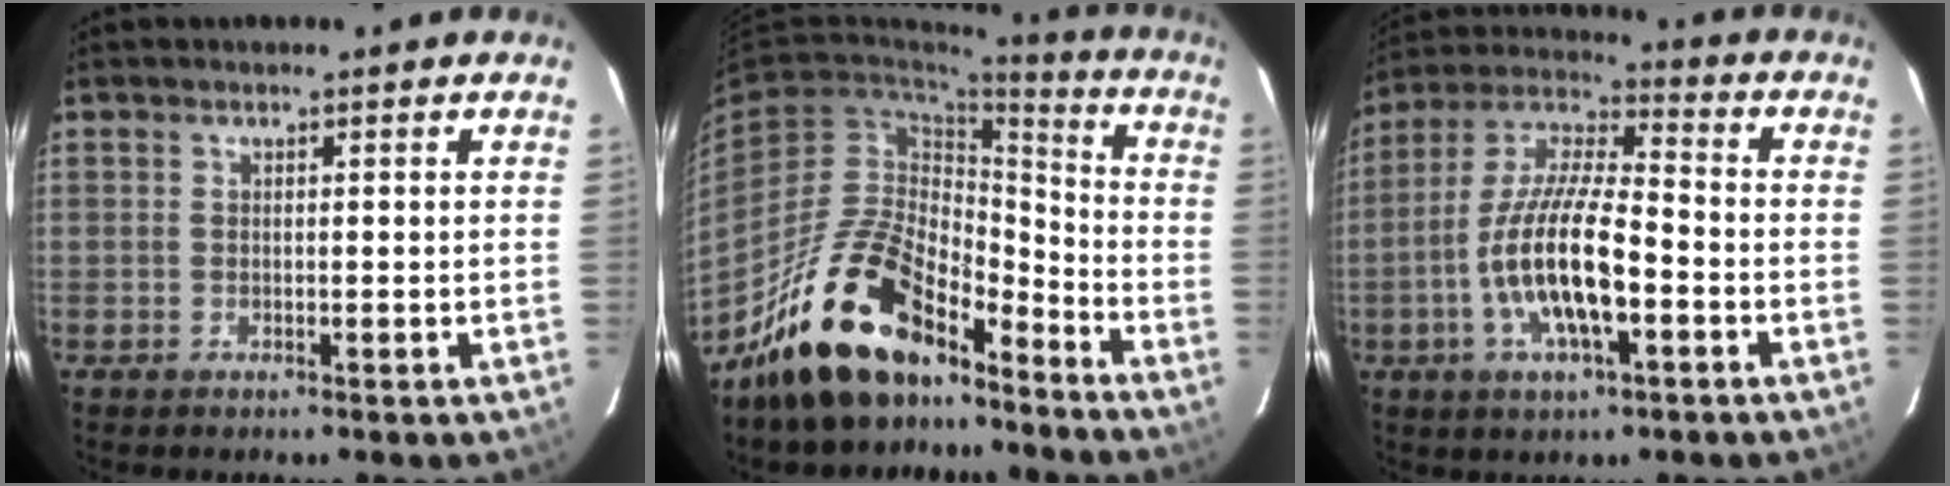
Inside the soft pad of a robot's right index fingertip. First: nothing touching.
{"total": 18.8, "force": [-14.1, 7.9, 9.5], "torque": [-0.181, 0.022, -0.238]}
{"total": 15.5, "force": [-4.8, 4.8, 14.0], "torque": [-0.281, -0.006, -0.091]}